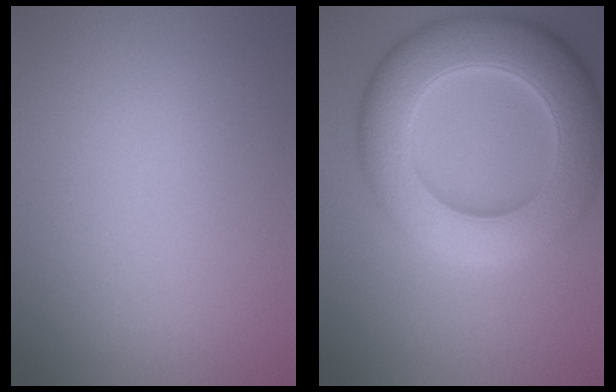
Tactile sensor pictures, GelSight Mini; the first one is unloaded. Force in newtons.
{"total": 11.3, "press": 11.3, "slide": 0.3}